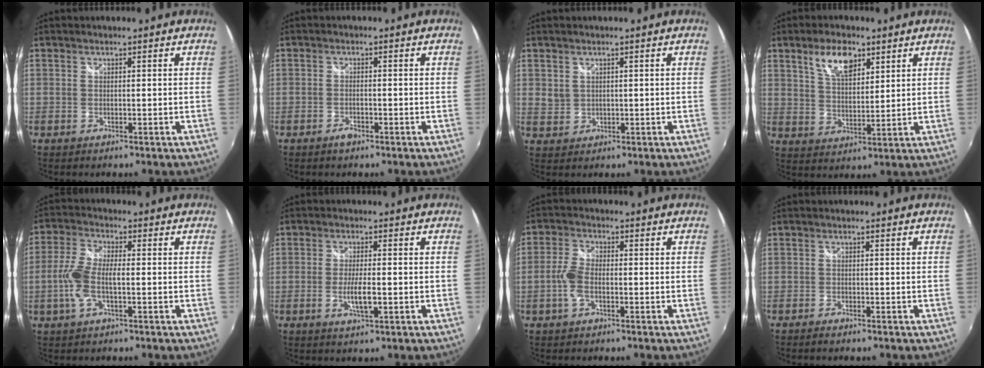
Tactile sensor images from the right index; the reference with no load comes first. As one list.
[{"total": 1.7, "force": [-1.3, 0.6, 1.0], "torque": [-0.021, 0.000, -0.023]}, {"total": 2.1, "force": [1.0, 1.7, 0.6], "torque": [-0.005, 0.005, 0.025]}, {"total": 8.0, "force": [4.6, 3.7, 5.4], "torque": [-0.098, 0.011, 0.085]}, {"total": 5.8, "force": [-1.4, 2.4, 5.1], "torque": [-0.114, 0.009, -0.027]}, {"total": 4.5, "force": [-1.2, 0.7, 4.2], "torque": [-0.082, -0.006, -0.021]}, {"total": 4.3, "force": [-1.3, 2.1, 3.6], "torque": [-0.085, 0.009, -0.023]}, {"total": 1.6, "force": [-1.4, 0.4, 0.7], "torque": [-0.021, -0.005, -0.029]}]